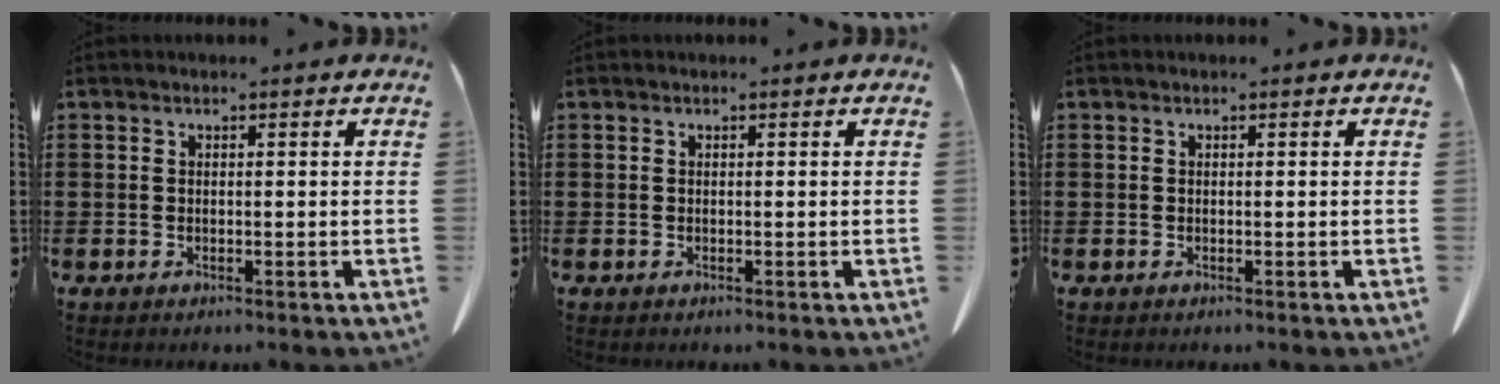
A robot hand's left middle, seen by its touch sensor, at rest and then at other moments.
{"total": 0.0}
{"total": 0.0}